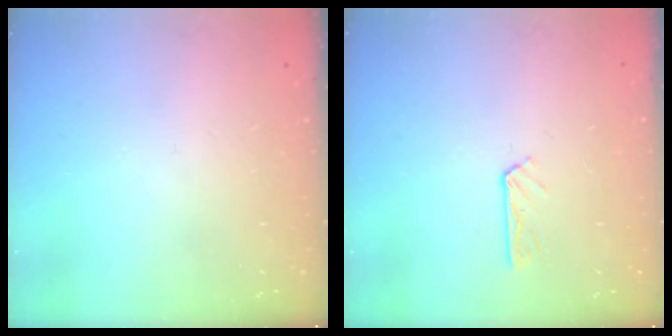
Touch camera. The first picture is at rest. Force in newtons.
{"total": 2.6, "press": 2.6, "slide": 0.2}